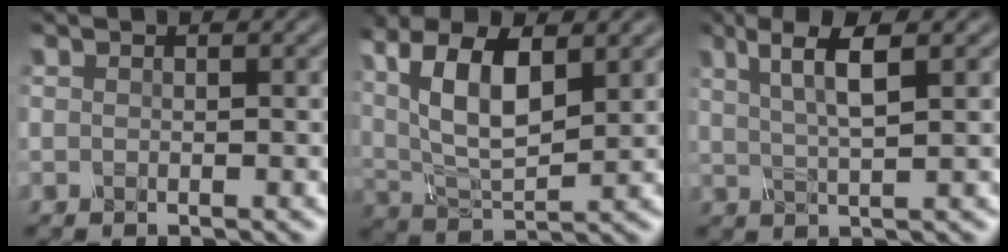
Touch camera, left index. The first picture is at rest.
{"total": 9.9, "force": [3.3, 4.4, 8.1], "torque": [-0.164, 0.011, 0.052]}
{"total": 4.4, "force": [1.6, 0.9, 3.9], "torque": [-0.073, 0.000, 0.030]}